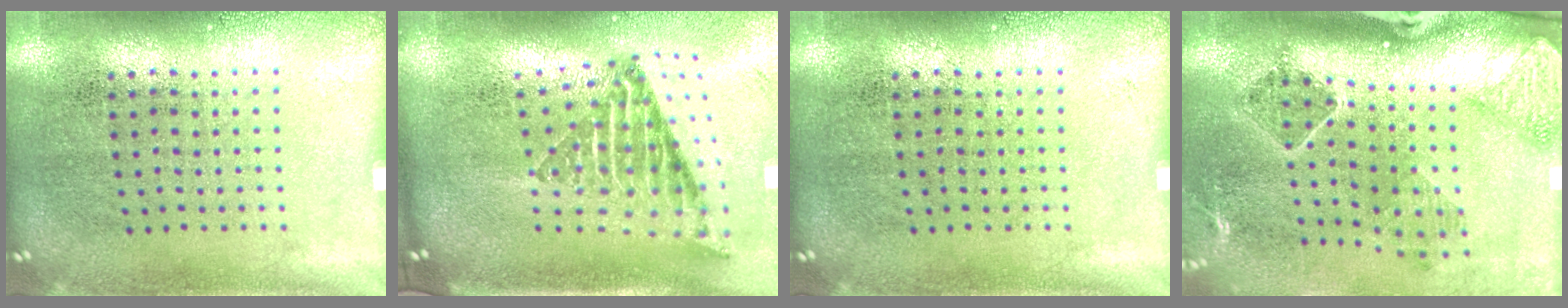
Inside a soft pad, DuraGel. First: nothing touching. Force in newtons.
{"total": 2.6, "press": 1.6, "slide": 2.0}
{"total": 0.0}
{"total": 1.8, "press": 1.6, "slide": 0.7}